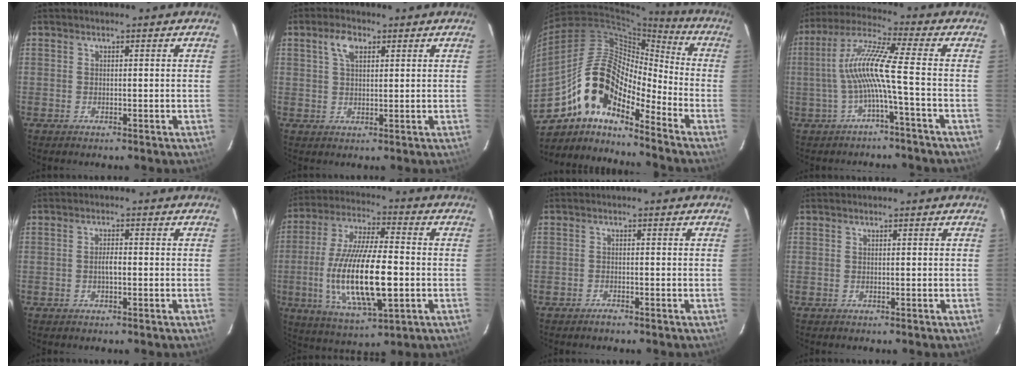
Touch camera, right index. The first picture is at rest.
{"total": 4.0, "force": [1.9, 2.1, 2.8], "torque": [-0.053, 0.011, 0.034]}
{"total": 16.0, "force": [-10.8, 5.8, 10.3], "torque": [-0.174, 0.008, -0.216]}
{"total": 9.7, "force": [-2.0, -1.0, 9.4], "torque": [-0.199, 0.012, -0.035]}
{"total": 1.8, "force": [-0.4, 0.6, 1.7], "torque": [-0.032, 0.004, -0.009]}
{"total": 18.9, "force": [-3.4, 5.2, 17.8], "torque": [-0.357, -0.015, -0.057]}
{"total": 1.2, "force": [-1.1, 0.2, 0.4], "torque": [-0.009, 0.000, -0.022]}
{"total": 0.0}